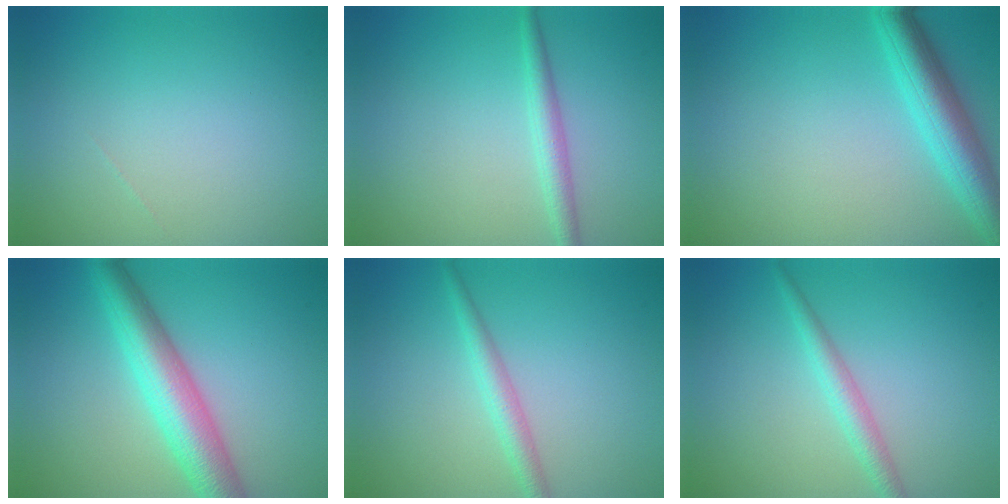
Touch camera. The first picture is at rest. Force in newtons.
{"total": 2.0, "press": 2.0, "slide": 0.1}
{"total": 5.2, "press": 5.2, "slide": 0.3}
{"total": 6.5, "press": 6.5, "slide": 0.1}
{"total": 2.1, "press": 2.1, "slide": 0.0}
{"total": 2.2, "press": 2.1, "slide": 0.1}